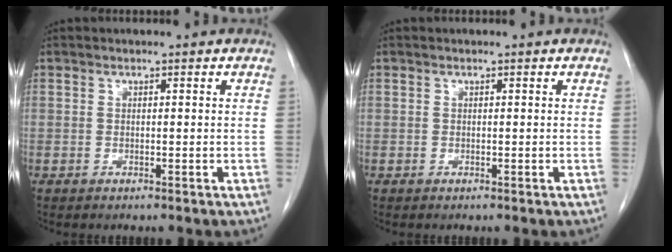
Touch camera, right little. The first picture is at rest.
{"total": 0.0}